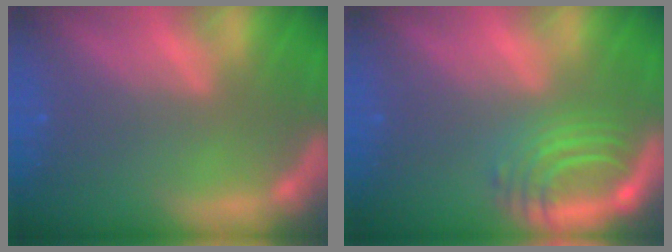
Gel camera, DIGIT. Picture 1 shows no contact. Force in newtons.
{"total": 5.5}